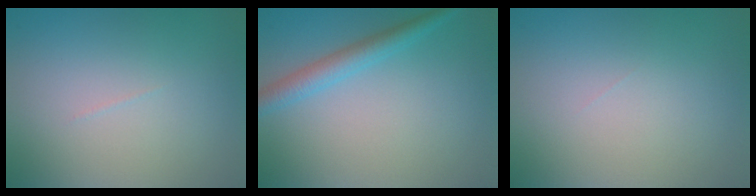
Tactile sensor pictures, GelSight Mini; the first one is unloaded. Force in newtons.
{"total": 2.8, "press": 2.8, "slide": 0.0}
{"total": 0.0}